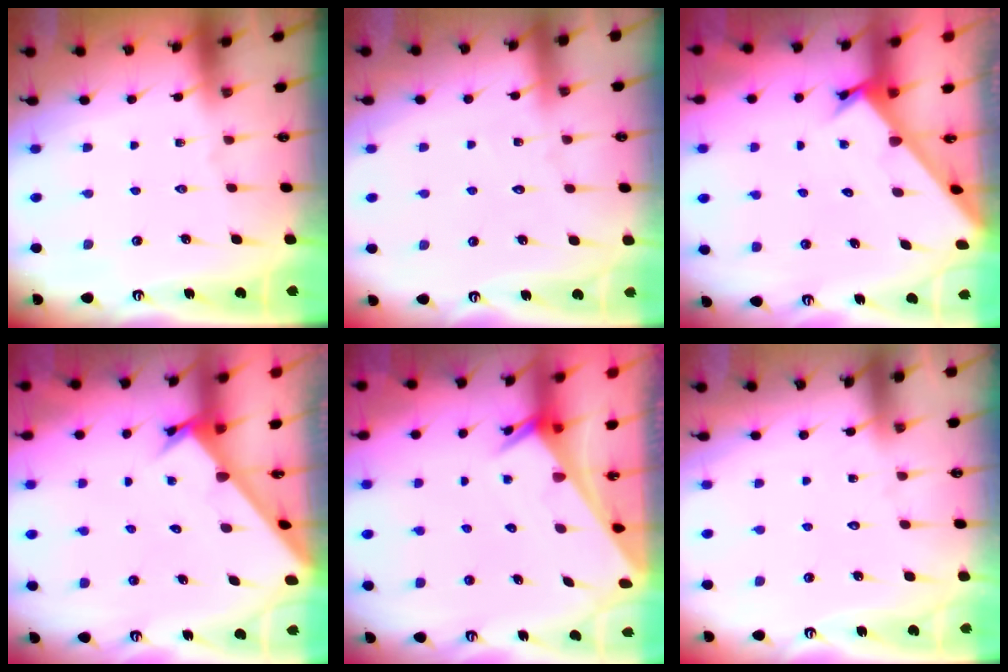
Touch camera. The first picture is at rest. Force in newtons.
{"total": 3.0, "press": 3.0, "slide": 0.3}
{"total": 2.1, "press": 2.1, "slide": 0.2}
{"total": 2.7, "press": 2.7, "slide": 0.3}
{"total": 2.7, "press": 2.7, "slide": 0.1}
{"total": 4.3, "press": 4.3, "slide": 0.4}